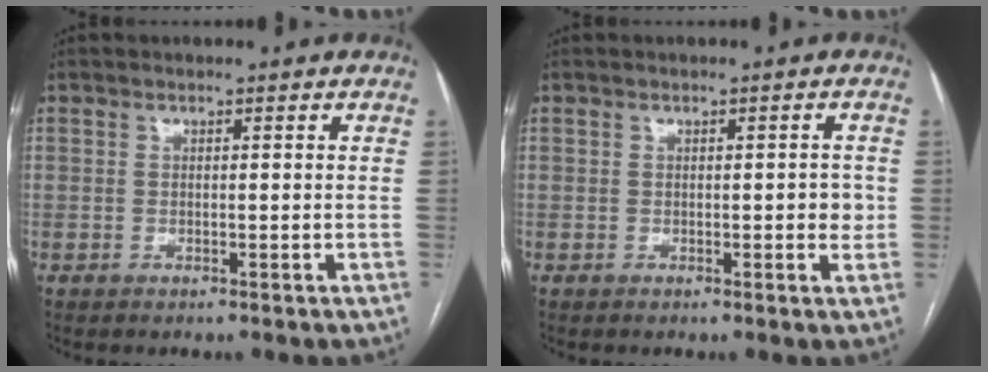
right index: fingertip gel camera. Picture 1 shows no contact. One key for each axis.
{"total": 1.9, "fx": -0.1, "fy": 0.8, "fz": 1.7, "tx": -0.017, "ty": 0.001, "tz": -0.001}